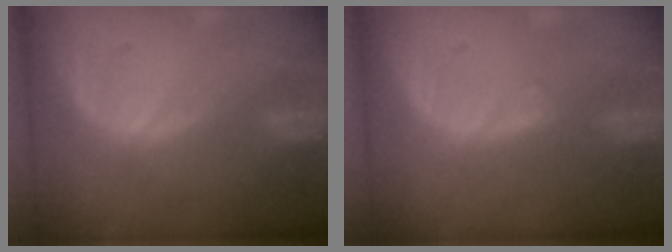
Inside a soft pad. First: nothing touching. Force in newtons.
{"total": 0.6, "press": 0.5, "slide": 0.2}